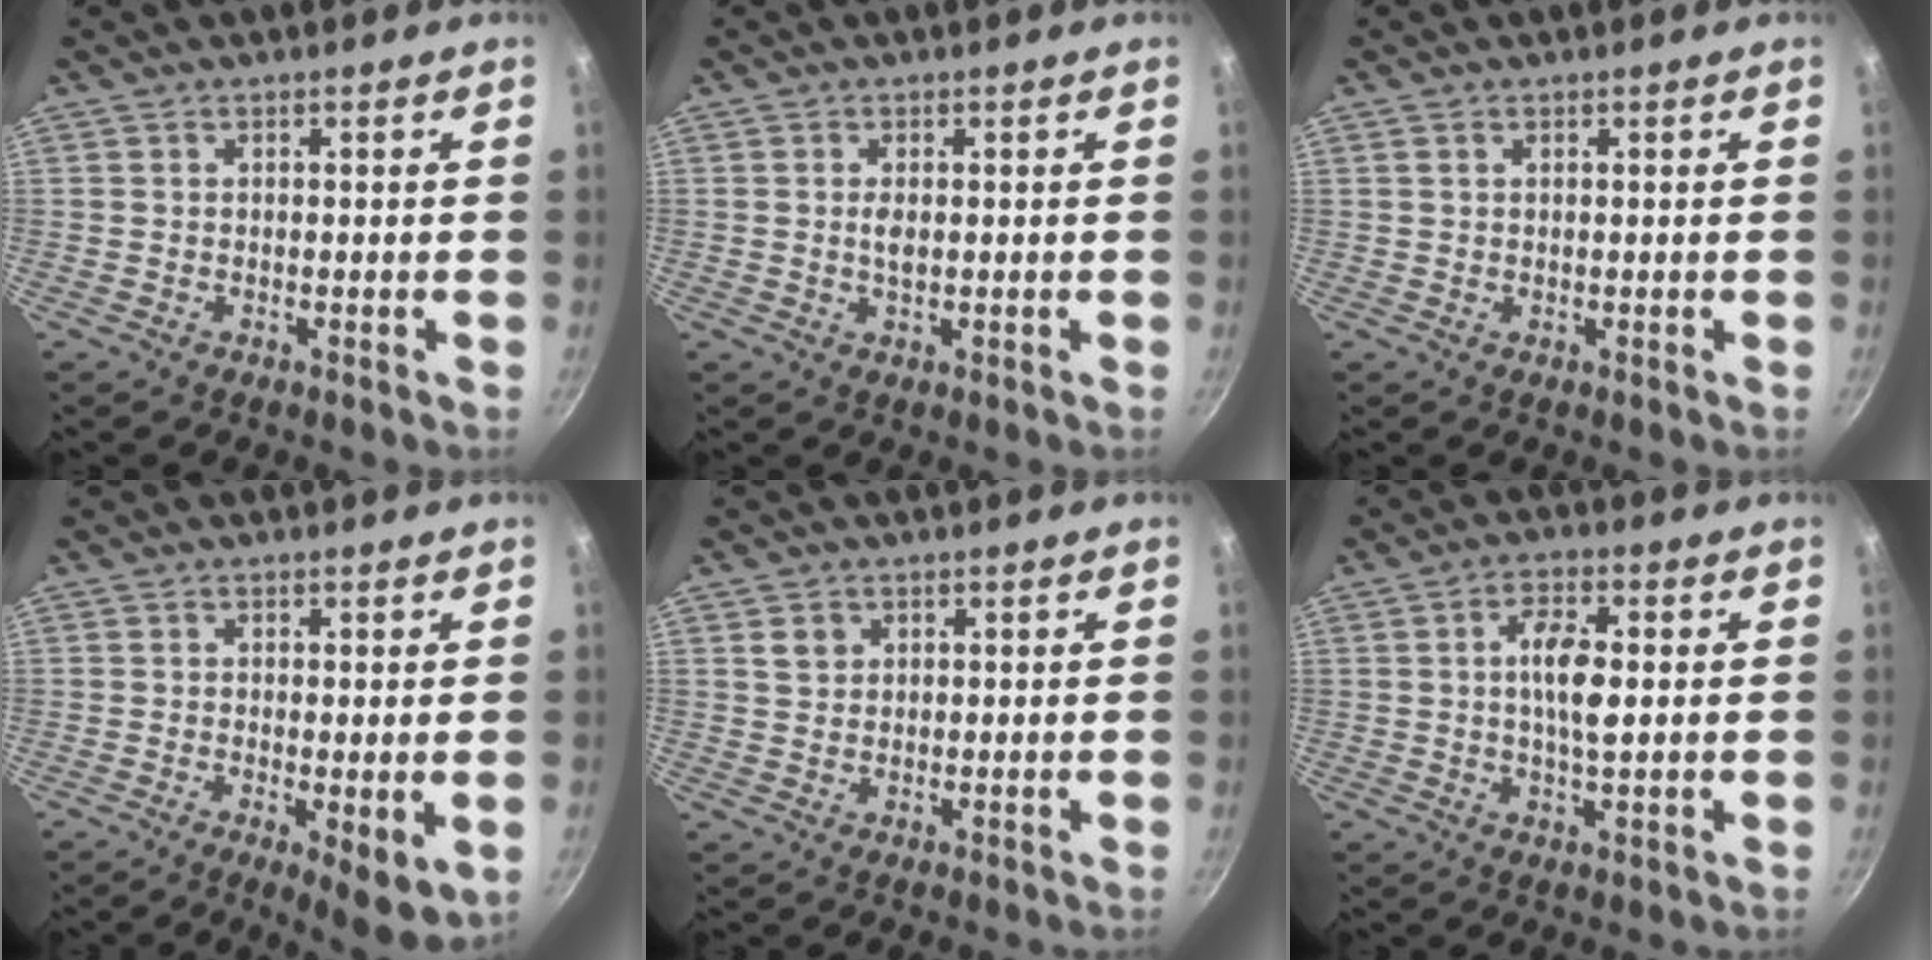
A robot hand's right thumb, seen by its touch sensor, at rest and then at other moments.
{"total": 2.0, "force": [0.2, 0.9, 1.7], "torque": [-0.031, -0.003, 0.003]}
{"total": 0.8, "force": [0.5, 0.4, 0.4], "torque": [-0.007, -0.002, 0.009]}
{"total": 7.0, "force": [-1.8, 2.1, 6.5], "torque": [-0.099, -0.022, -0.025]}
{"total": 2.7, "force": [1.2, 2.2, 1.0], "torque": [-0.009, -0.005, 0.022]}
{"total": 6.8, "force": [0.7, 2.5, 6.3], "torque": [-0.115, -0.001, 0.008]}